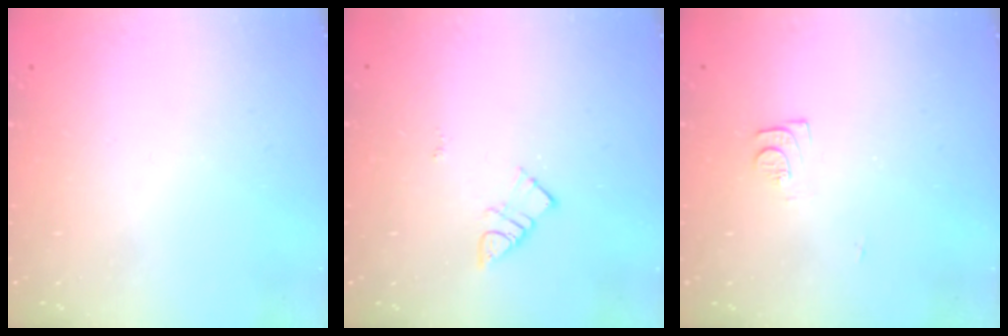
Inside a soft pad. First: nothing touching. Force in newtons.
{"total": 5.8, "press": 5.8, "slide": 0.6}
{"total": 7.0, "press": 7.0, "slide": 0.6}